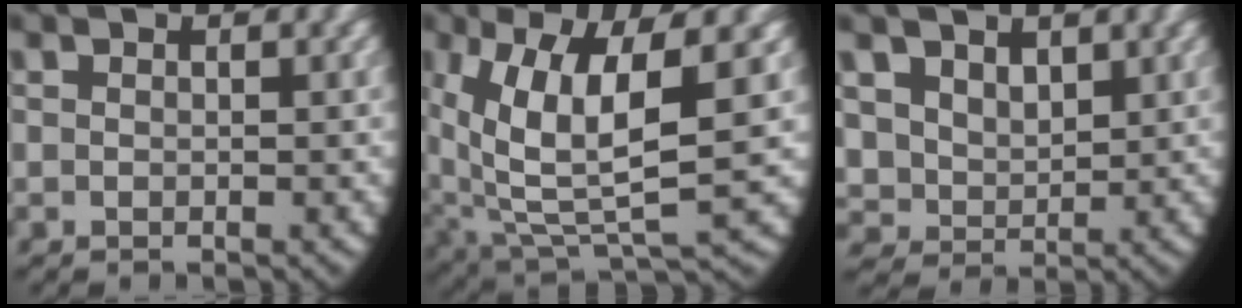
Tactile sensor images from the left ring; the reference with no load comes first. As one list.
[{"total": 11.5, "force": [0.8, 6.9, 9.2], "torque": [-0.186, -0.031, 0.031]}, {"total": 8.4, "force": [1.1, 7.9, 2.4], "torque": [-0.108, -0.050, 0.031]}]